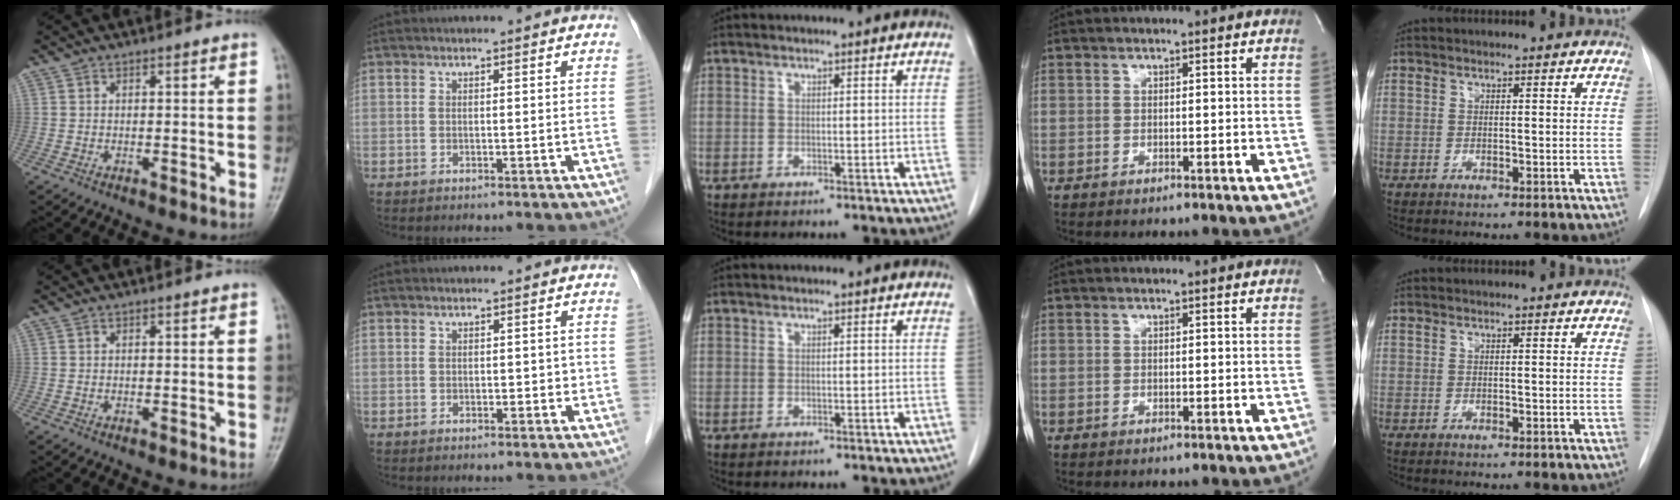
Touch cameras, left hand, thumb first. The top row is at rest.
{"index": {"total": 0.7, "force": [0.0, 0.6, 0.4], "torque": [-0.001, 0.003, -0.002]}}